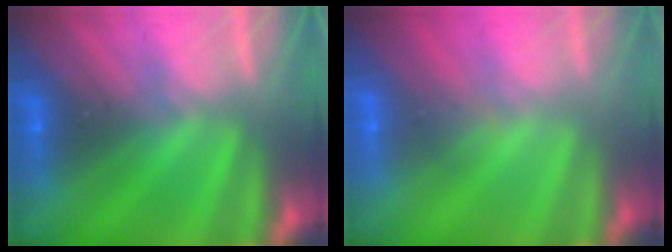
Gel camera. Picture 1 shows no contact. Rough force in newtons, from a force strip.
{"total": 2.8}